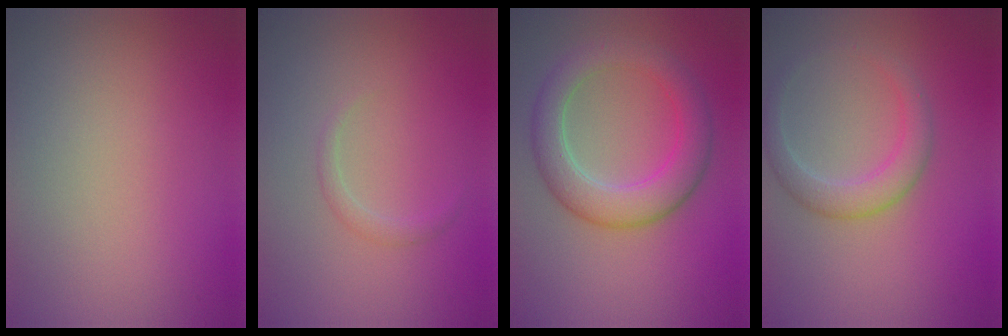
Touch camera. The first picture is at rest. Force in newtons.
{"total": 0.9, "press": 0.9, "slide": 0.1}
{"total": 5.2, "press": 5.2, "slide": 0.2}
{"total": 2.8, "press": 2.8, "slide": 0.0}